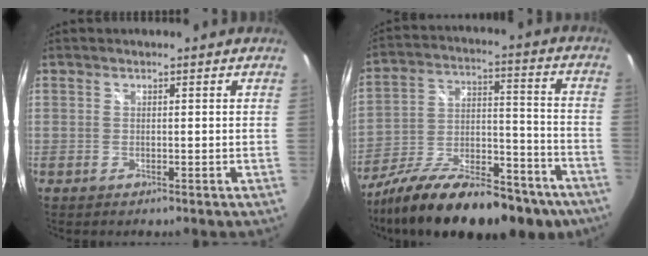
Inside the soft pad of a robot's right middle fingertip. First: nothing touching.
{"total": 27.1, "force": [-18.5, 11.1, 16.4], "torque": [-0.293, -0.013, -0.281]}